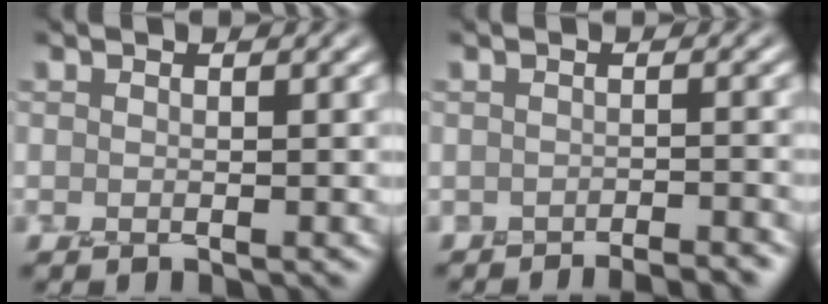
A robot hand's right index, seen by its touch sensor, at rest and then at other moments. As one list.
[{"total": 3.1, "force": [-2.9, 0.3, 1.0], "torque": [0.014, 0.014, -0.034]}]